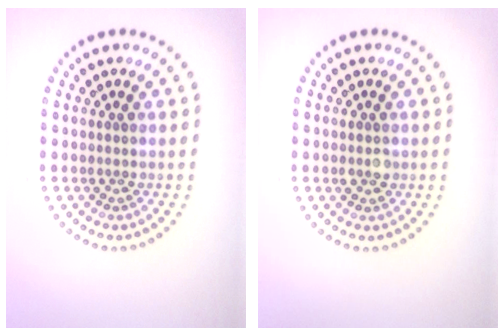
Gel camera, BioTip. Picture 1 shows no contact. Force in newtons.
{"total": 1.1, "press": 1.1, "slide": 0.1}